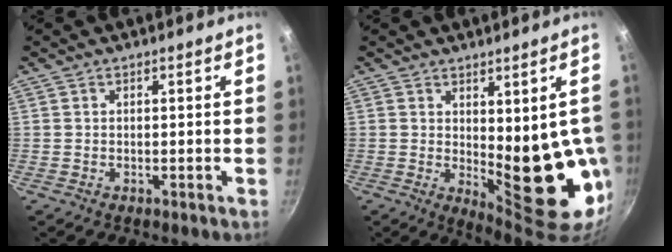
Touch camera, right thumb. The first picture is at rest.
{"total": 15.3, "force": [-0.5, 6.4, 13.9], "torque": [-0.143, -0.024, 0.014]}